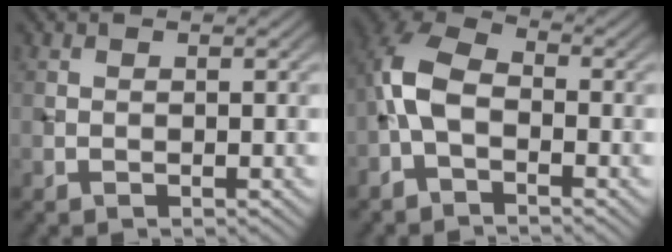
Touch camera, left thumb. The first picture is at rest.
{"total": 6.2, "force": [-1.9, 3.5, 4.8], "torque": [-0.116, 0.012, -0.052]}